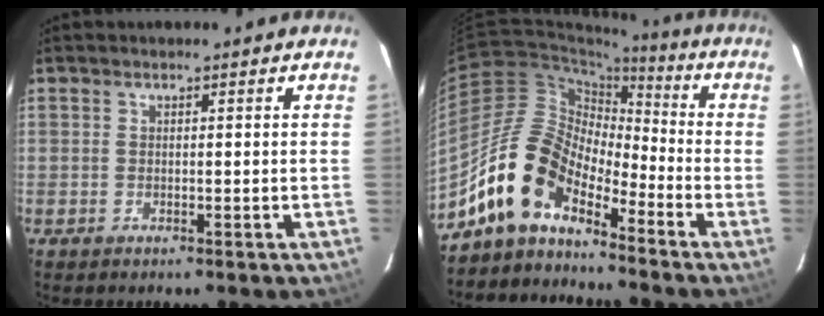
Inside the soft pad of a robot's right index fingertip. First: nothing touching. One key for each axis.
{"total": 12.6, "fx": -9.4, "fy": 5.7, "fz": 6.2, "tx": -0.108, "ty": 0.021, "tz": -0.190}